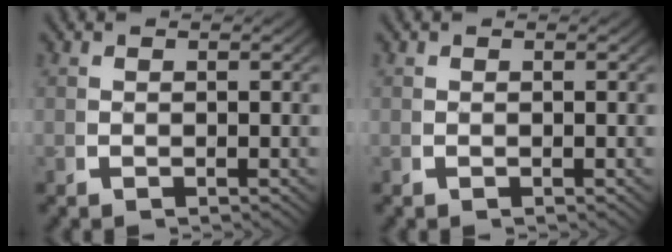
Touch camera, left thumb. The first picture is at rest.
{"total": 0.0}